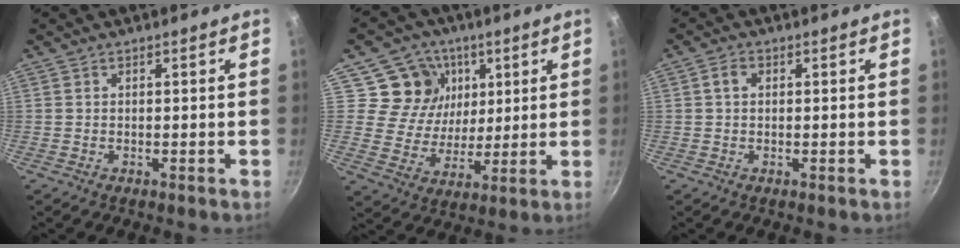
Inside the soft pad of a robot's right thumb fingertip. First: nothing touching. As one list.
[{"total": 11.9, "force": [5.0, 10.1, 3.7], "torque": [-0.022, -0.037, 0.082]}, {"total": 2.3, "force": [0.5, 1.7, 1.5], "torque": [-0.023, 0.006, 0.005]}]